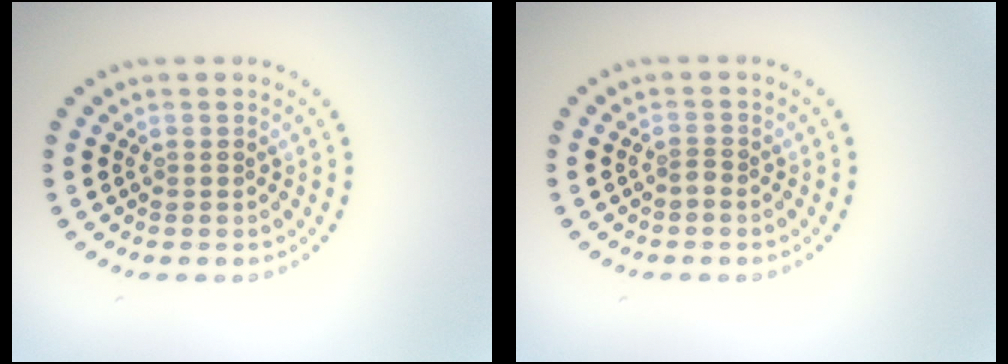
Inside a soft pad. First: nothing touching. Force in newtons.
{"total": 0.8, "press": 0.4, "slide": 0.6}